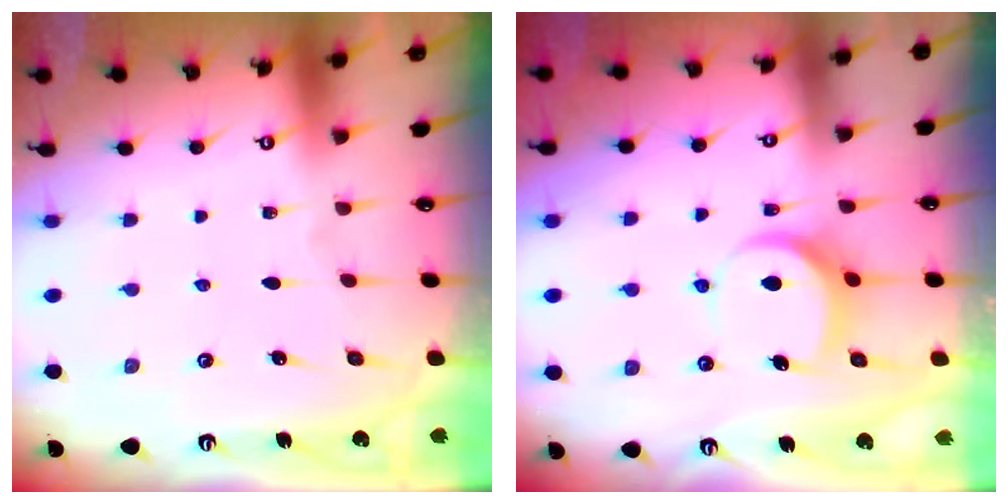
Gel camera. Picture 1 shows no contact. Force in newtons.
{"total": 6.9, "press": 6.9, "slide": 0.9}